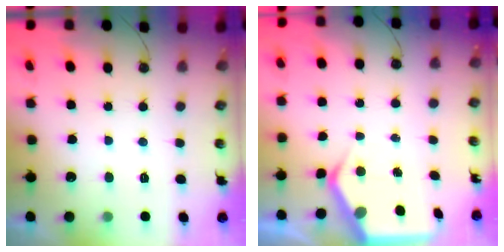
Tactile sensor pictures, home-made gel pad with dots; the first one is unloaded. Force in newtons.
{"total": 5.0, "press": 5.0, "slide": 0.2}